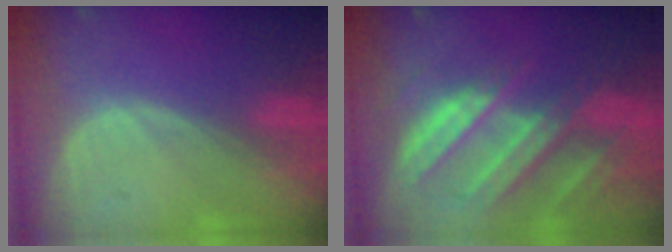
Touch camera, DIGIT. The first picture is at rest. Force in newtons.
{"total": 10.3, "press": 9.0, "slide": 4.9}